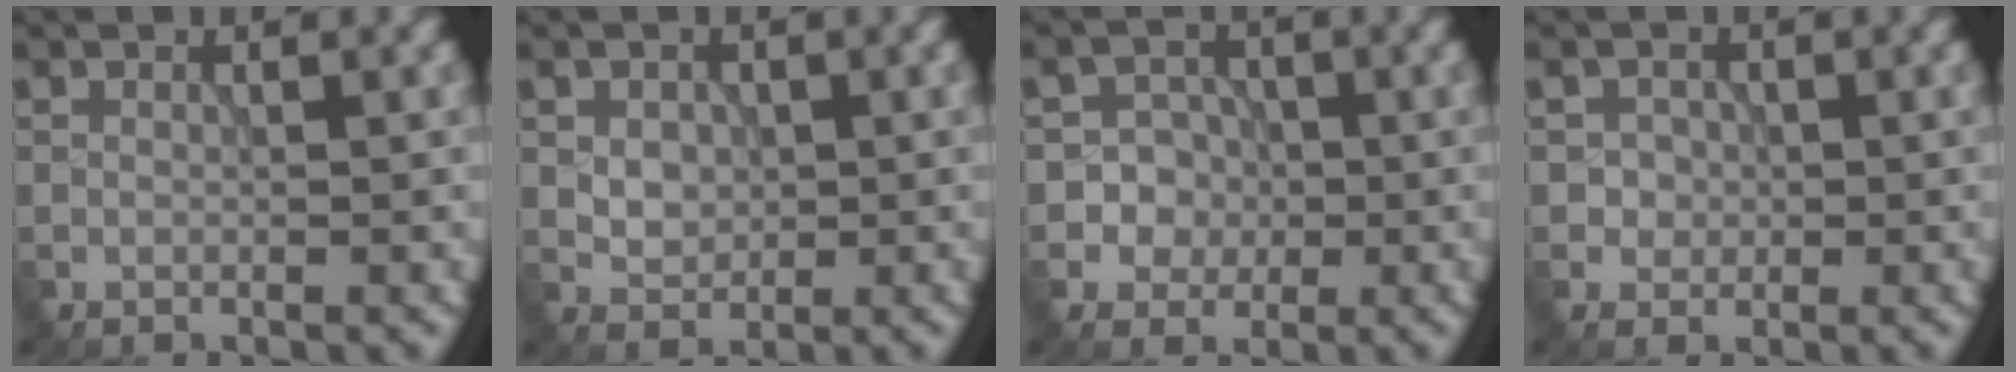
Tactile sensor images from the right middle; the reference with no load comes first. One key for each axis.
{"total": 2.3, "fx": 0.3, "fy": 1.8, "fz": 1.3, "tx": -0.024, "ty": 0.000, "tz": 0.006}
{"total": 4.2, "fx": -1.0, "fy": 4.0, "fz": 0.6, "tx": 0.009, "ty": 0.015, "tz": -0.034}
{"total": 1.6, "fx": -0.1, "fy": 1.5, "fz": 0.4, "tx": 0.007, "ty": -0.003, "tz": -0.002}